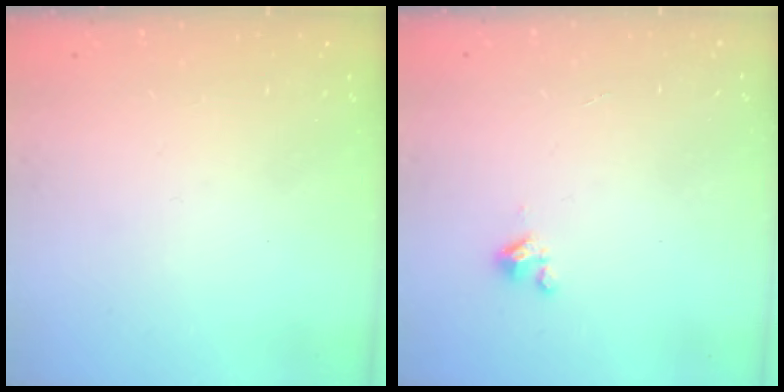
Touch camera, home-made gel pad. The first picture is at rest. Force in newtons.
{"total": 2.4, "press": 2.4, "slide": 0.3}